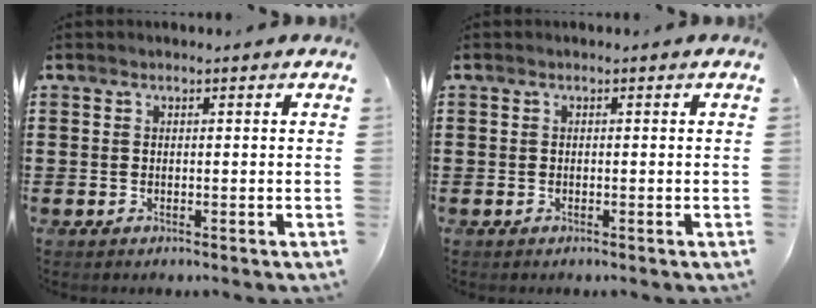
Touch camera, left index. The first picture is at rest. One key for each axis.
{"total": 0.0}